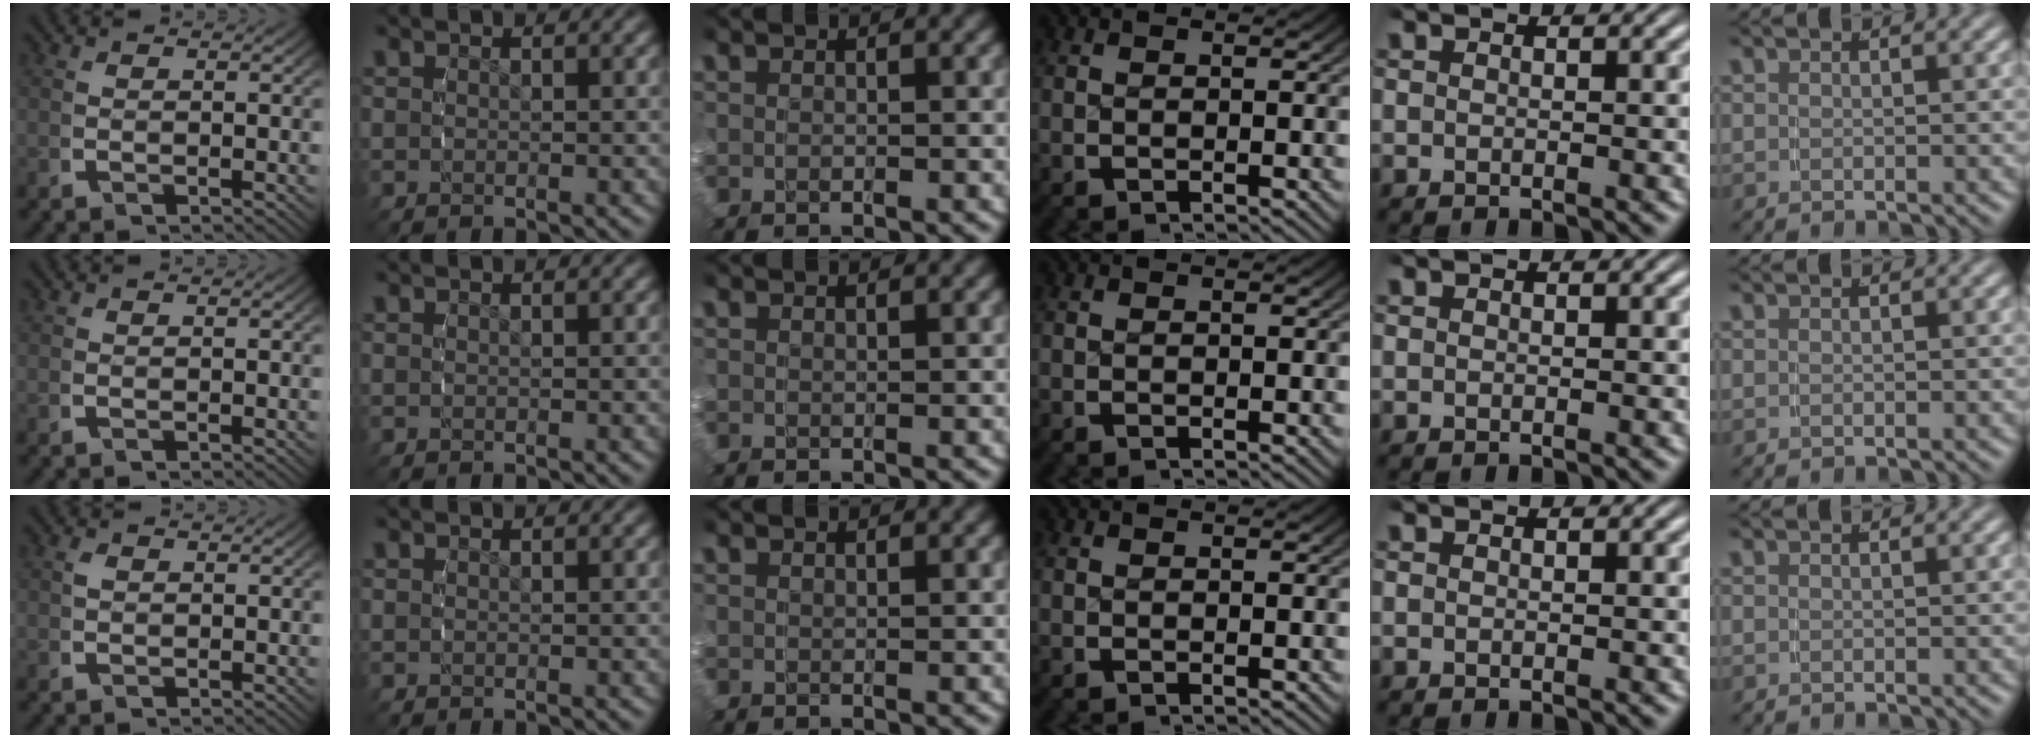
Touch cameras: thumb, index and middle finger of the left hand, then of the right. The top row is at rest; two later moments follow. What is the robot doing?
{"motion": "grasp_and_lifting", "object": "ribbon"}